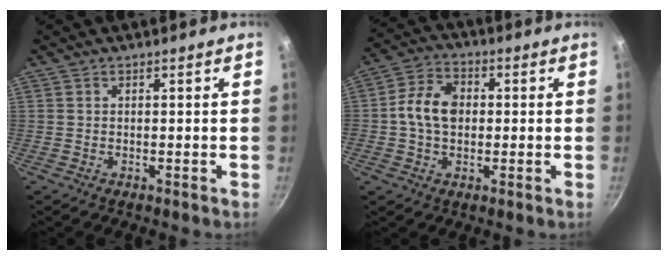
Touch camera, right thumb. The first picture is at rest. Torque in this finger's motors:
{"motor_torque": [-0.37, 1.32, 0.79, -0.52, 0.27]}